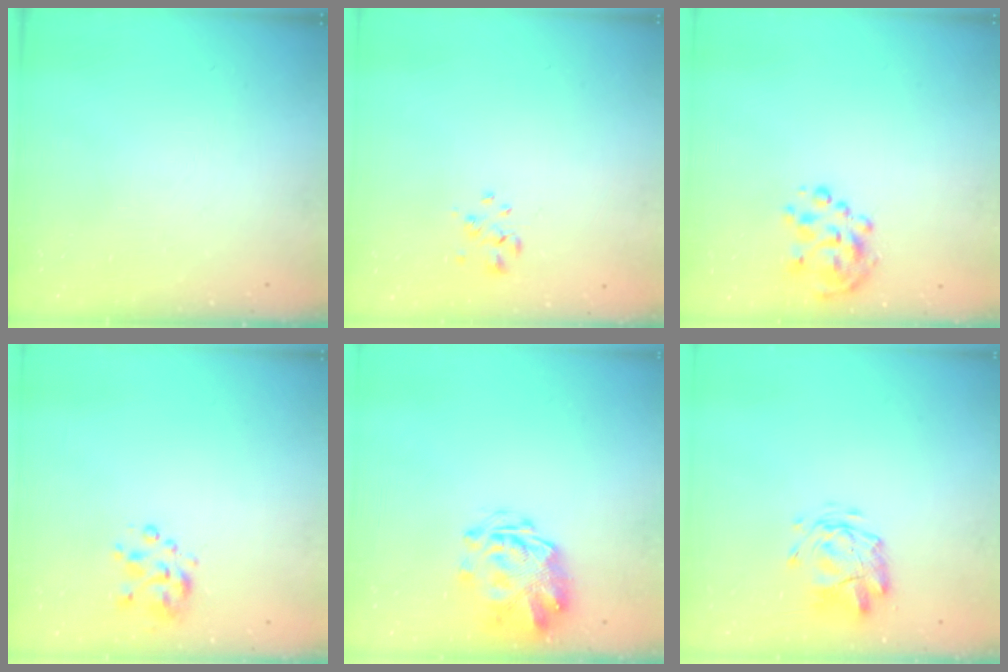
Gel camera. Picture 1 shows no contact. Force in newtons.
{"total": 1.3, "press": 1.1, "slide": 0.6}
{"total": 6.7, "press": 6.5, "slide": 1.8}
{"total": 3.8, "press": 3.7, "slide": 0.8}
{"total": 3.2, "press": 2.8, "slide": 1.5}
{"total": 3.0, "press": 2.8, "slide": 1.3}